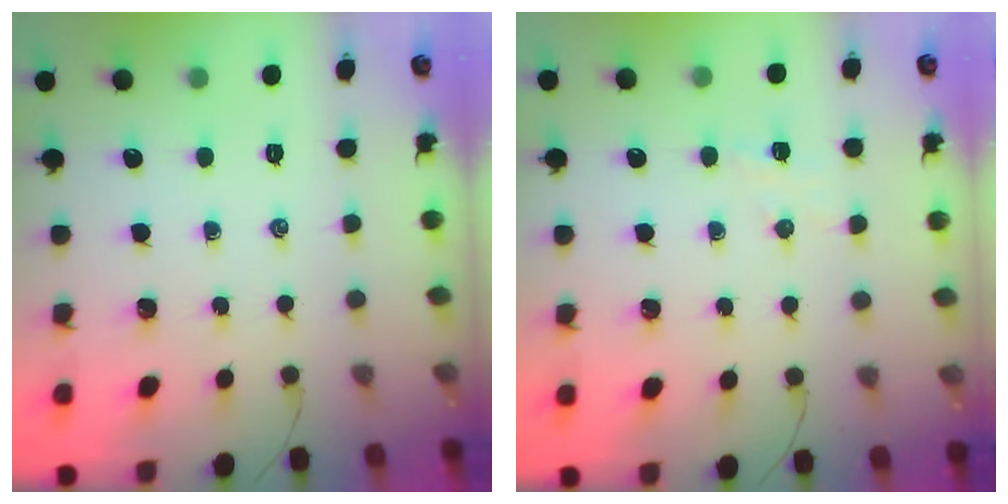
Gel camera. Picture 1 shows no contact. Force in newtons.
{"total": 3.7, "press": 3.5, "slide": 1.1}